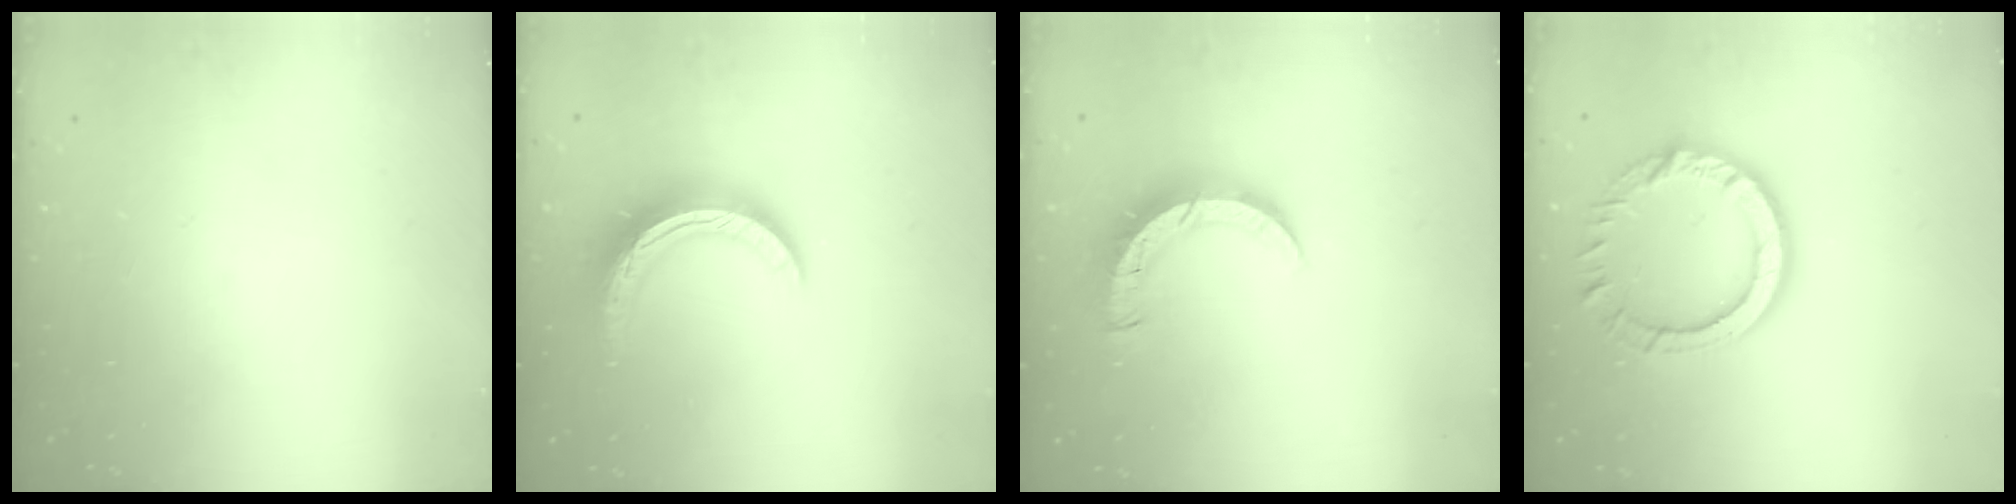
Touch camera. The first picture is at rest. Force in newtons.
{"total": 13.2, "press": 13.2, "slide": 0.3}
{"total": 8.7, "press": 8.6, "slide": 0.9}
{"total": 12.8, "press": 12.7, "slide": 1.4}